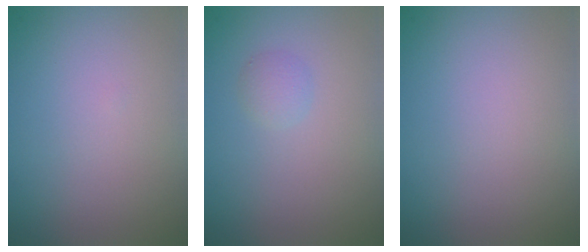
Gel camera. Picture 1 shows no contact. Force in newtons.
{"total": 1.0, "press": 1.0, "slide": 0.1}
{"total": 0.0}